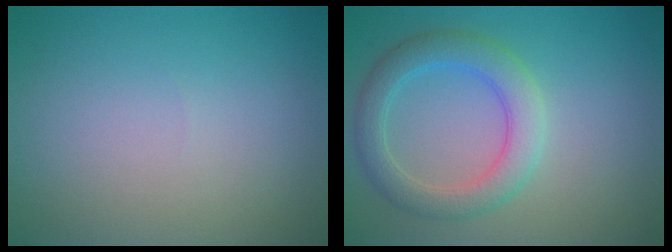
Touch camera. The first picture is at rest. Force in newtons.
{"total": 4.1, "press": 4.1, "slide": 0.1}